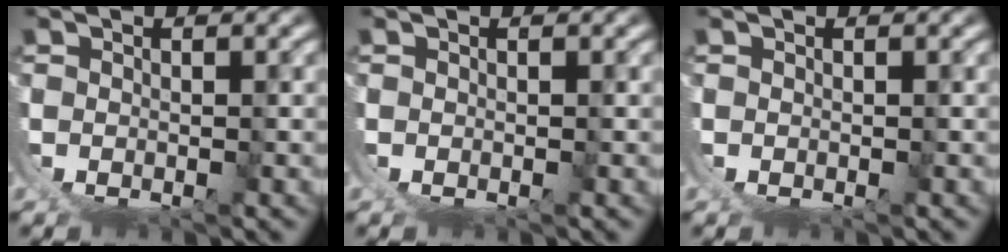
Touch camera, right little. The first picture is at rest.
{"total": 0.0}
{"total": 0.0}